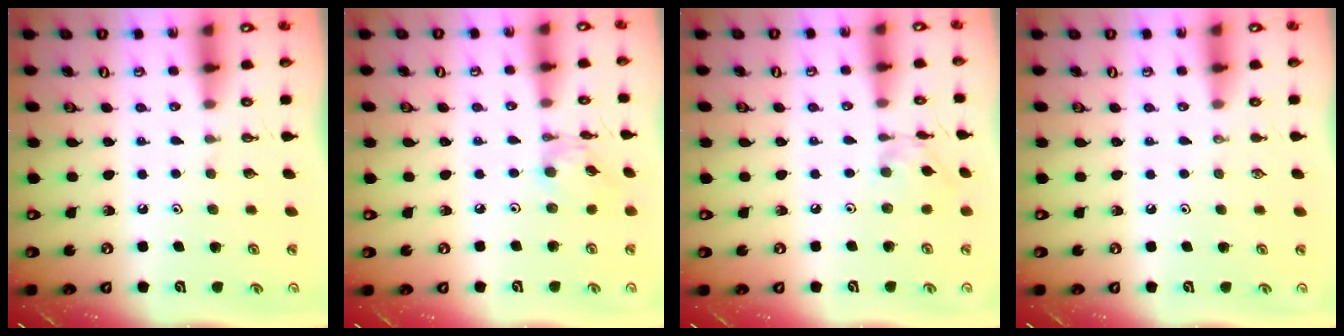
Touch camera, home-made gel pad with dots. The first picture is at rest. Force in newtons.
{"total": 3.1, "press": 3.1, "slide": 0.1}
{"total": 2.7, "press": 2.7, "slide": 0.2}
{"total": 0.0}